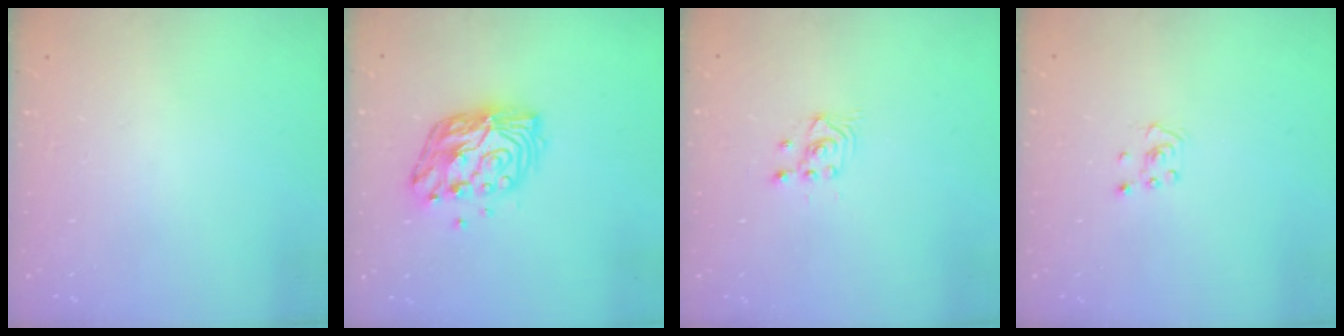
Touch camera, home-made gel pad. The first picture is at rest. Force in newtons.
{"total": 11.7, "press": 11.7, "slide": 0.8}
{"total": 2.7, "press": 2.7, "slide": 0.2}
{"total": 2.8, "press": 2.8, "slide": 0.3}